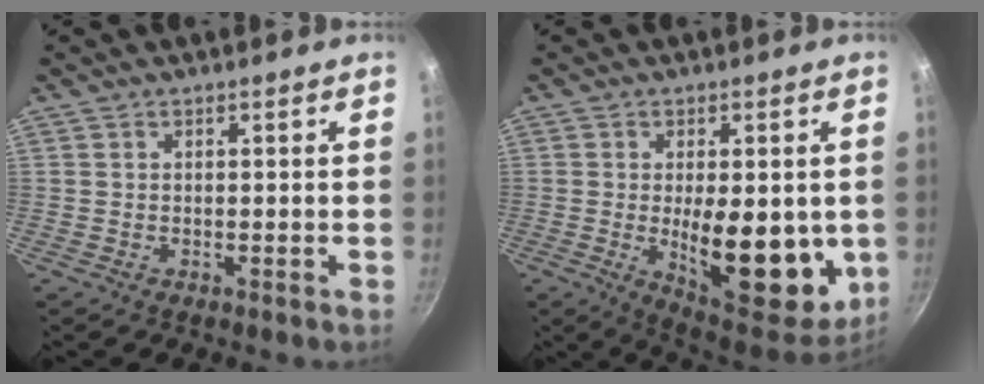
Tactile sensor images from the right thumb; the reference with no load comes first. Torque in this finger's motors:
{"motor_torque": [2.32, 2.25, 1.91, -0.34, 0.16]}